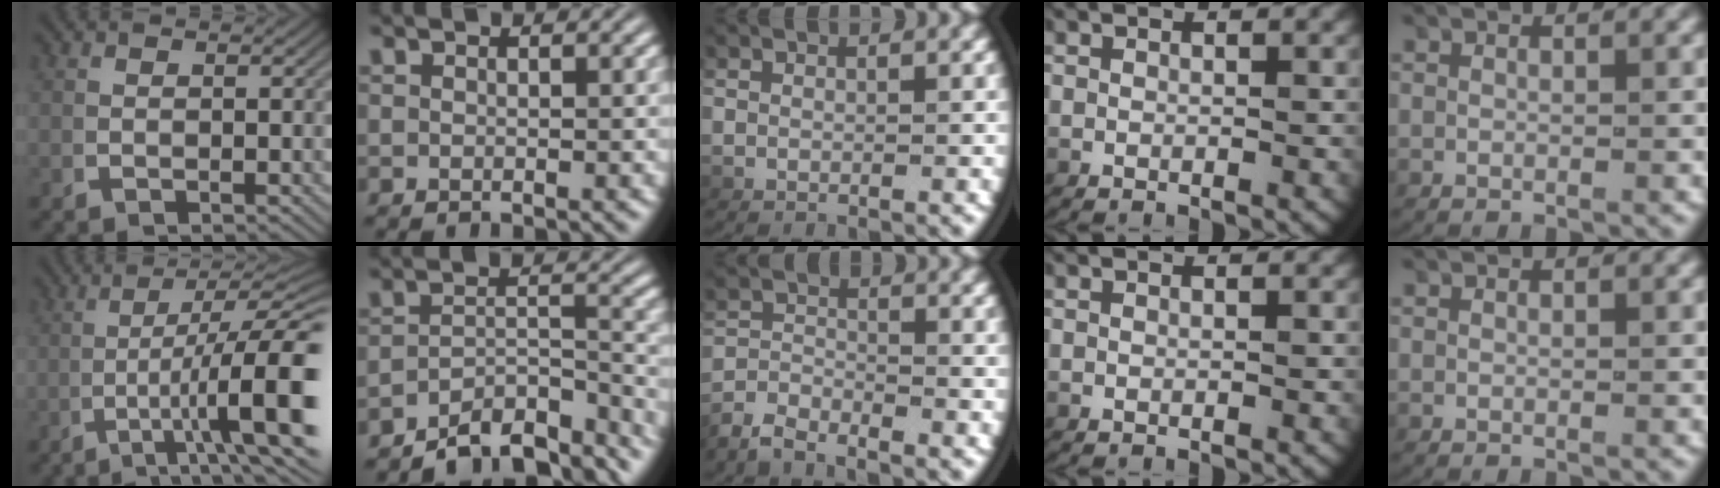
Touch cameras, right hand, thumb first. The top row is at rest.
{"thumb": {"total": 10.0, "force": [-1.5, 4.0, 9.0], "torque": [-0.151, -0.023, -0.007]}, "index": {"total": 8.7, "force": [-7.6, 2.2, 3.5], "torque": [-0.037, -0.026, -0.109]}, "middle": {"total": 2.9, "force": [-2.9, 0.2, 0.5], "torque": [-0.009, -0.003, -0.055]}}